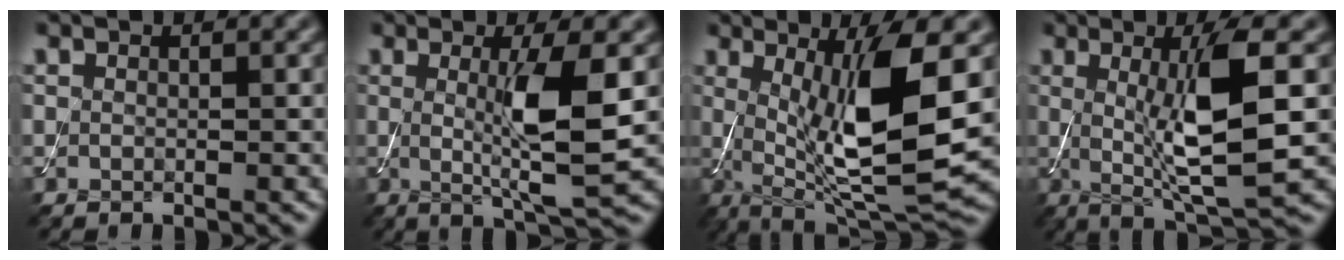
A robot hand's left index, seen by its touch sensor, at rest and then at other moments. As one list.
[{"total": 6.3, "force": [0.4, 1.0, 6.3], "torque": [-0.110, -0.012, 0.008]}, {"total": 11.5, "force": [1.1, 2.9, 11.0], "torque": [-0.179, -0.014, 0.027]}, {"total": 7.9, "force": [0.4, 1.4, 7.7], "torque": [-0.127, -0.011, 0.014]}]